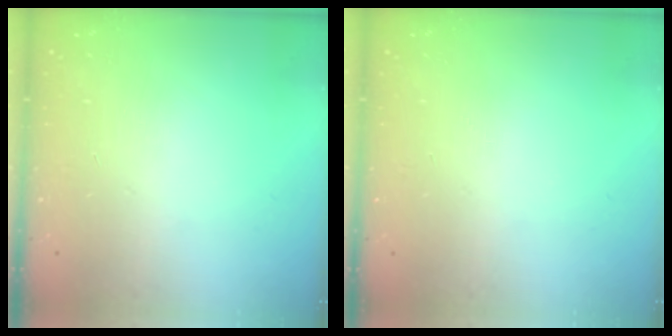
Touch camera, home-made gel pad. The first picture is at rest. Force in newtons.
{"total": 0.0}